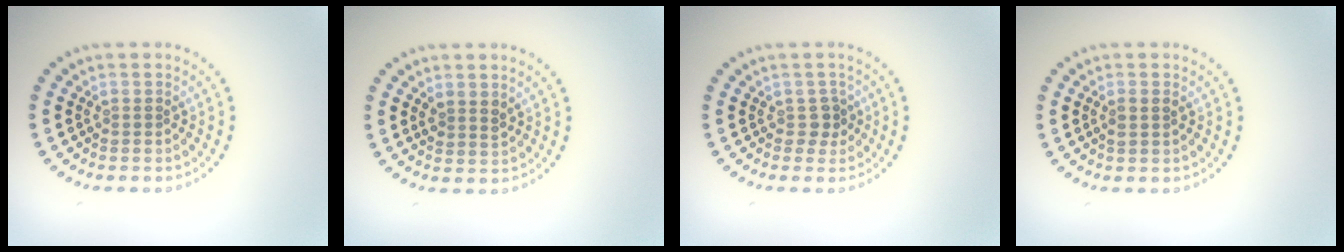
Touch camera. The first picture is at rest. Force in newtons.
{"total": 1.4, "press": 1.2, "slide": 0.7}
{"total": 1.2, "press": 1.0, "slide": 0.8}
{"total": 1.1, "press": 1.1, "slide": 0.2}